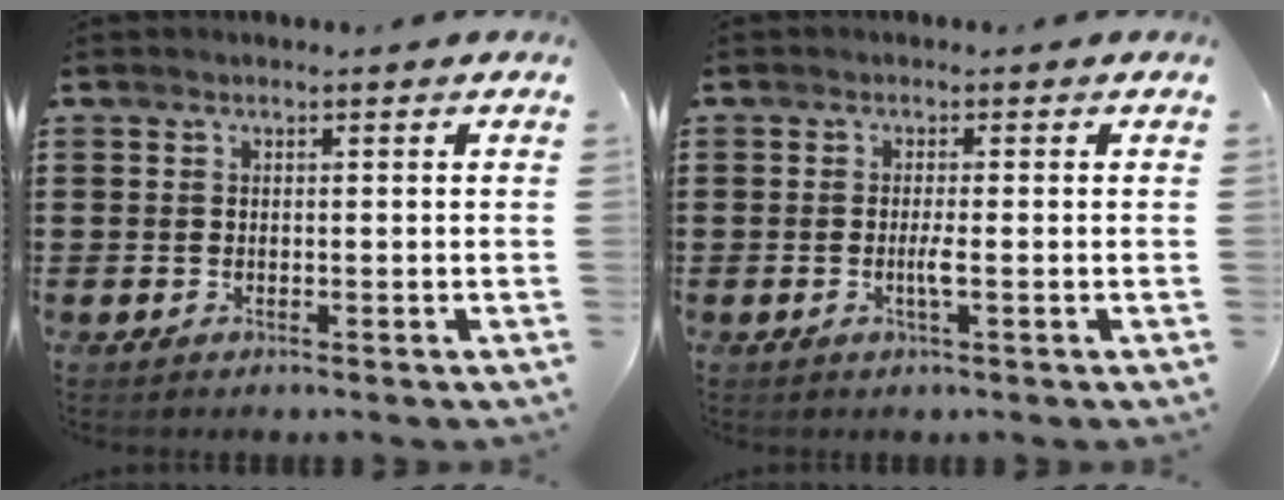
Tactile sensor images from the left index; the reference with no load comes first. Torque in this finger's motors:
{"motor_torque": [0.03, 0.01, 0.07, 0.05]}